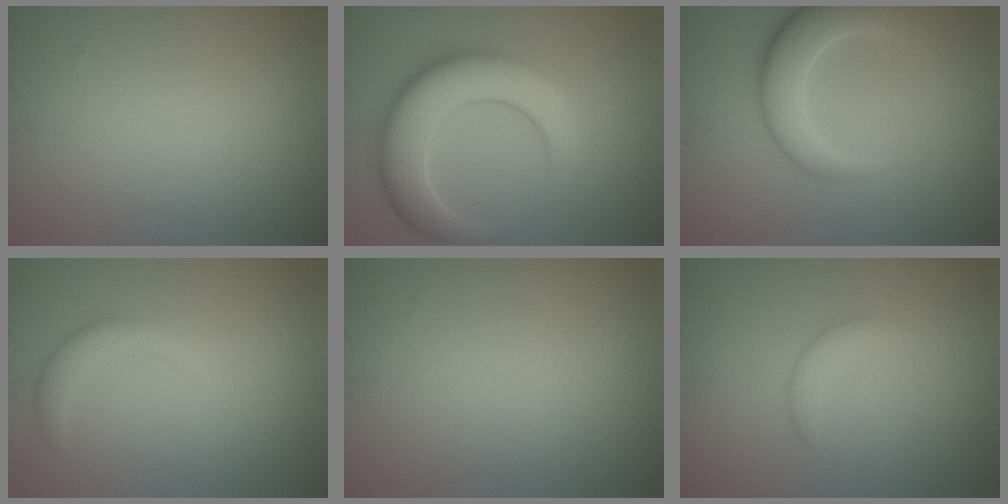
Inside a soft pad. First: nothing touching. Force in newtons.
{"total": 7.9, "press": 7.9, "slide": 0.1}
{"total": 4.8, "press": 4.7, "slide": 0.2}
{"total": 1.9, "press": 1.9, "slide": 0.1}
{"total": 0.0}
{"total": 1.4, "press": 1.4, "slide": 0.2}